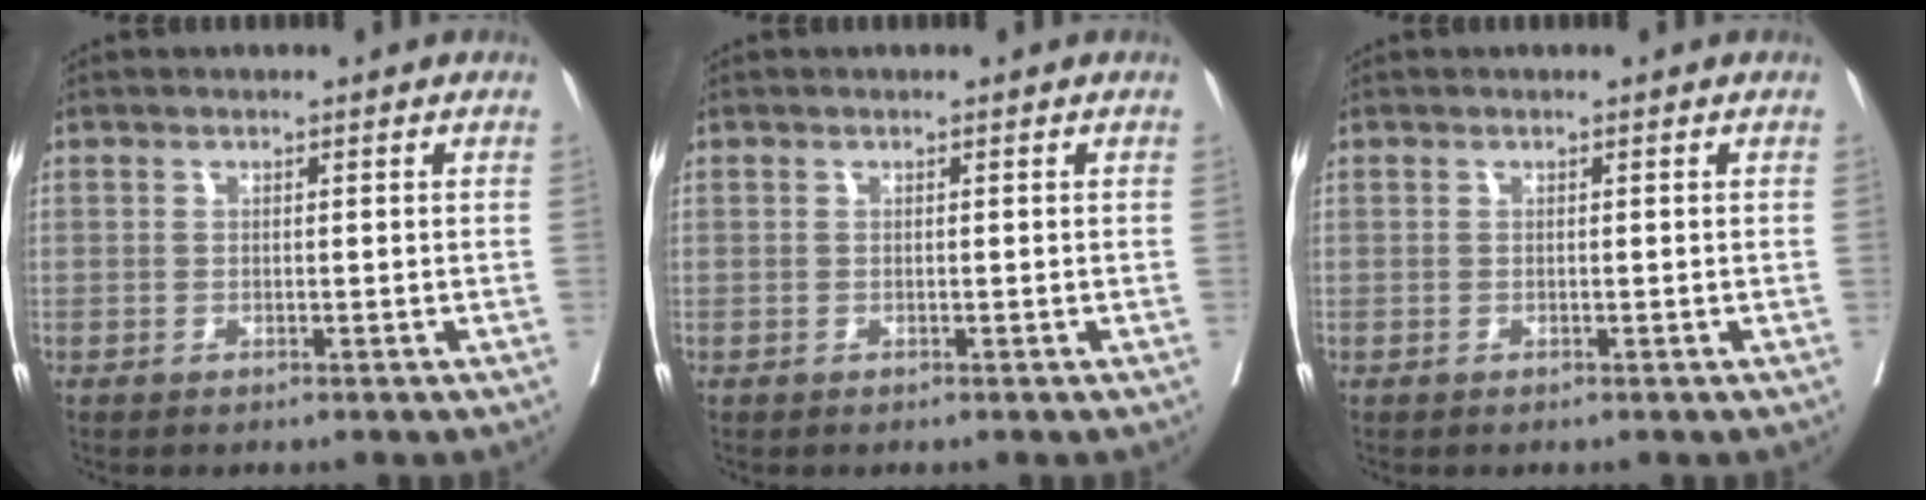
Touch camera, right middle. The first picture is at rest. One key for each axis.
{"total": 0.0}
{"total": 0.0}